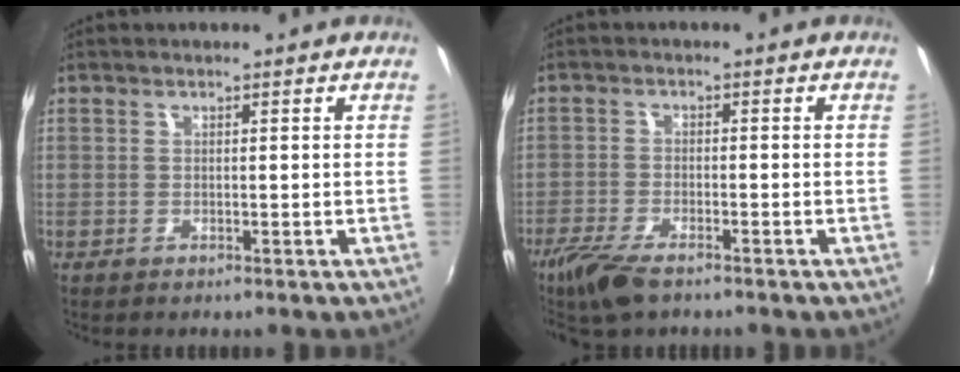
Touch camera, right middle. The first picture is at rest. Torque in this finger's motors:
{"motor_torque": [0.69, -0.65, 0.20, 0.07]}